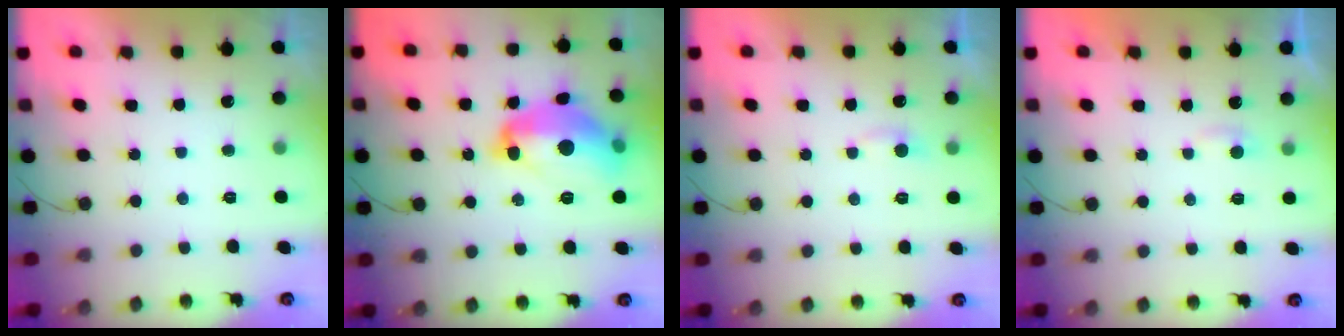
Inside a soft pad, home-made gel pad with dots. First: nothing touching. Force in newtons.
{"total": 15.6, "press": 15.5, "slide": 1.4}
{"total": 3.0, "press": 3.0, "slide": 0.3}
{"total": 2.3, "press": 2.3, "slide": 0.2}